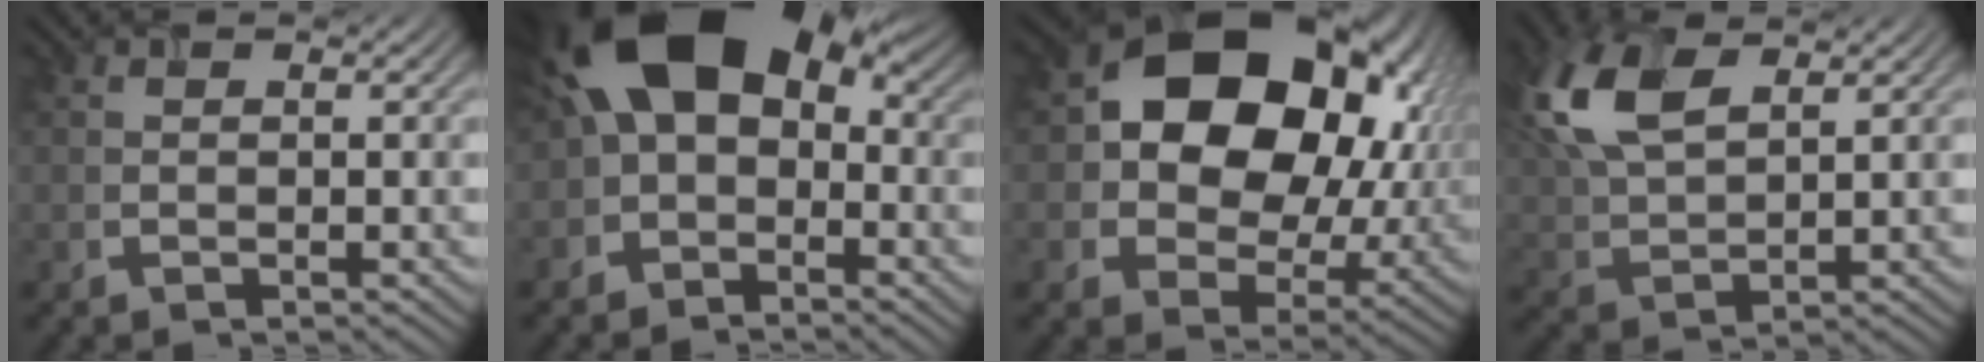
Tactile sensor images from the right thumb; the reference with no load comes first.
{"total": 14.4, "force": [1.6, 9.6, 10.6], "torque": [-0.185, 0.007, 0.018]}
{"total": 17.0, "force": [3.5, 12.4, 11.1], "torque": [-0.167, -0.004, 0.073]}
{"total": 11.0, "force": [4.9, 5.4, 8.2], "torque": [-0.223, 0.018, 0.099]}